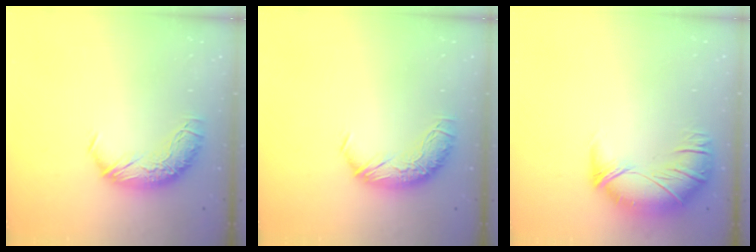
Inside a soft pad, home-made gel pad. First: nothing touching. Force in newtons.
{"total": 0.0}
{"total": 2.7, "press": 1.1, "slide": 2.5}